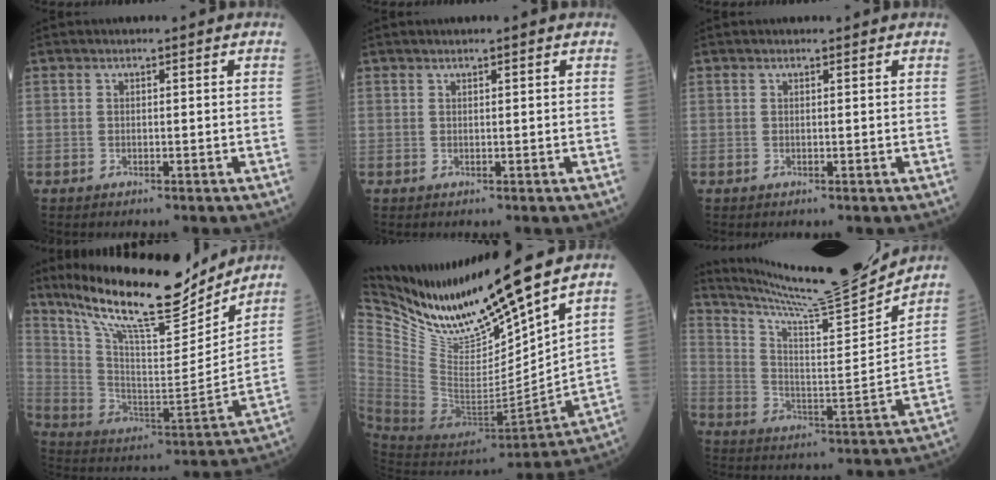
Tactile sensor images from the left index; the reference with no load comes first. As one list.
[{"total": 0.9, "force": [0.8, 0.0, 0.5], "torque": [-0.010, 0.009, 0.016]}, {"total": 0.8, "force": [0.8, 0.0, 0.1], "torque": [-0.007, 0.004, 0.012]}, {"total": 21.2, "force": [18.2, 3.5, 10.3], "torque": [-0.196, -0.014, 0.306]}, {"total": 17.1, "force": [15.1, 0.6, 8.0], "torque": [-0.151, -0.039, 0.296]}, {"total": 17.5, "force": [16.7, -2.0, 4.7], "torque": [-0.104, -0.052, 0.269]}]